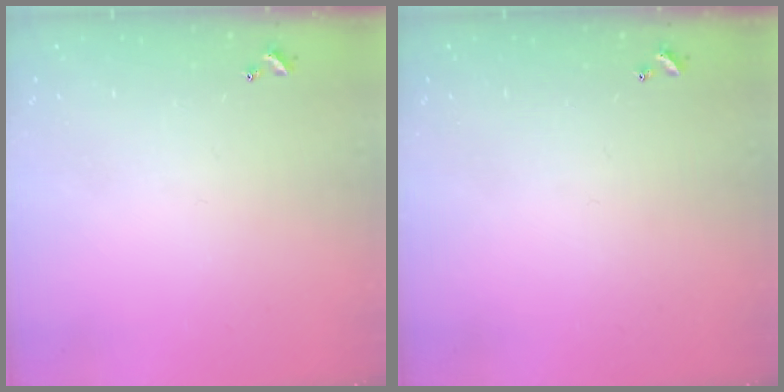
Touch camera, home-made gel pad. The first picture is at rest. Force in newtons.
{"total": 0.0}